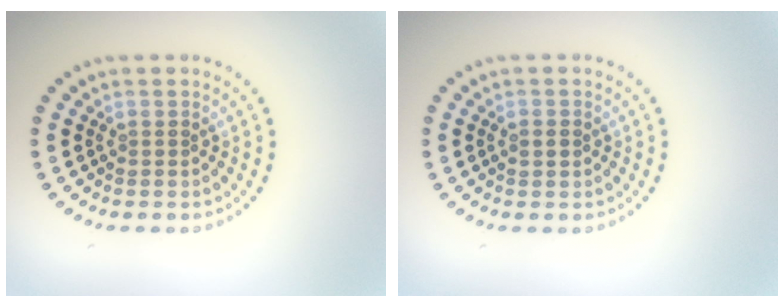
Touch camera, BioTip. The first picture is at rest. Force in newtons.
{"total": 1.3, "press": 1.3, "slide": 0.2}